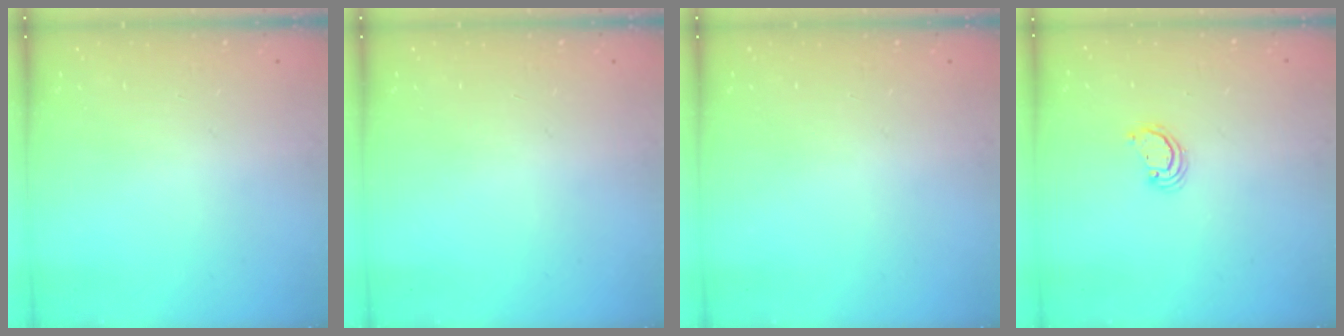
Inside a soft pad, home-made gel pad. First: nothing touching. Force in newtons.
{"total": 0.0}
{"total": 0.0}
{"total": 2.6, "press": 2.6, "slide": 0.2}